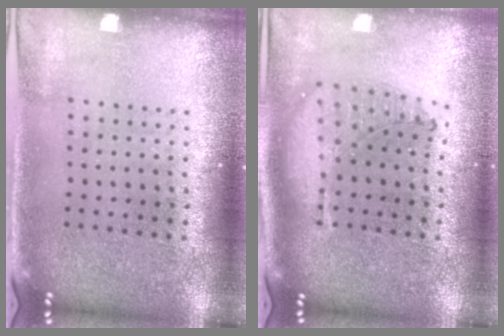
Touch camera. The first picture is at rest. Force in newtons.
{"total": 1.2, "press": 1.1, "slide": 0.3}